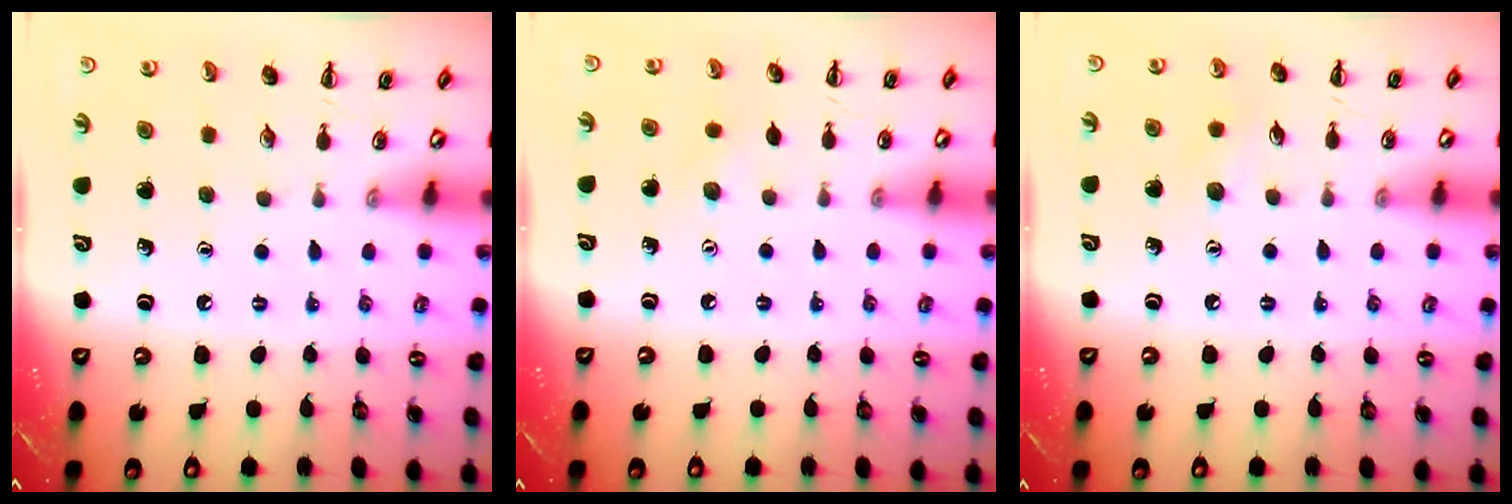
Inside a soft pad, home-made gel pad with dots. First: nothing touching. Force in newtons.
{"total": 2.8, "press": 2.8, "slide": 0.7}
{"total": 5.4, "press": 5.3, "slide": 1.2}